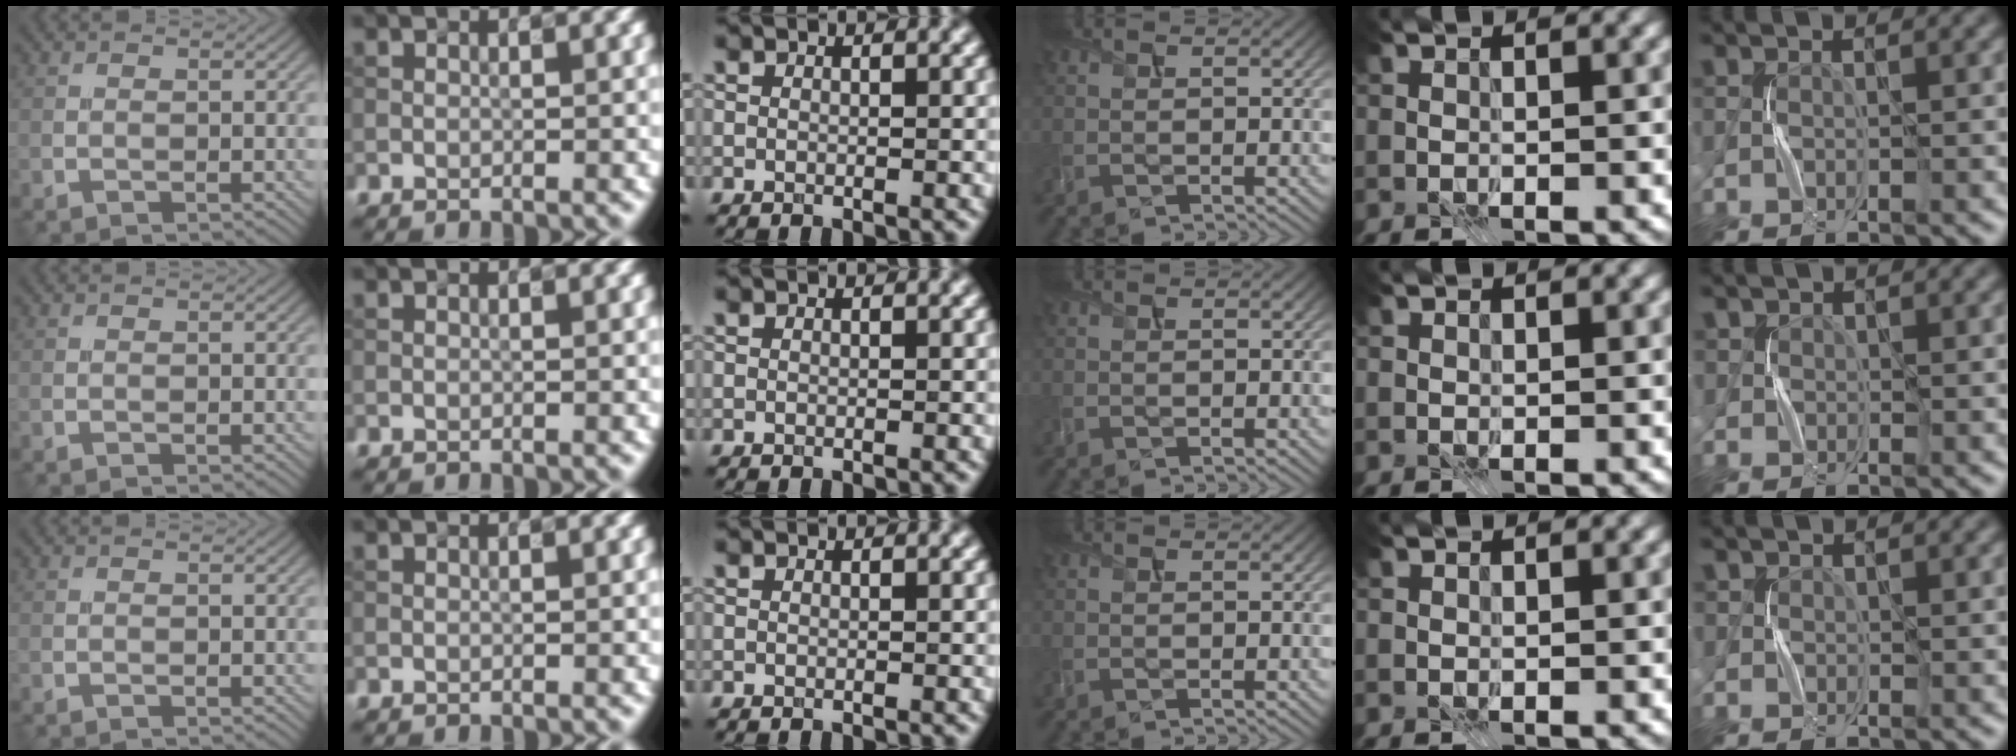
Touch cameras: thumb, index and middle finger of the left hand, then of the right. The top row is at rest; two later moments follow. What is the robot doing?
{"motion": "press", "object": "stapler"}